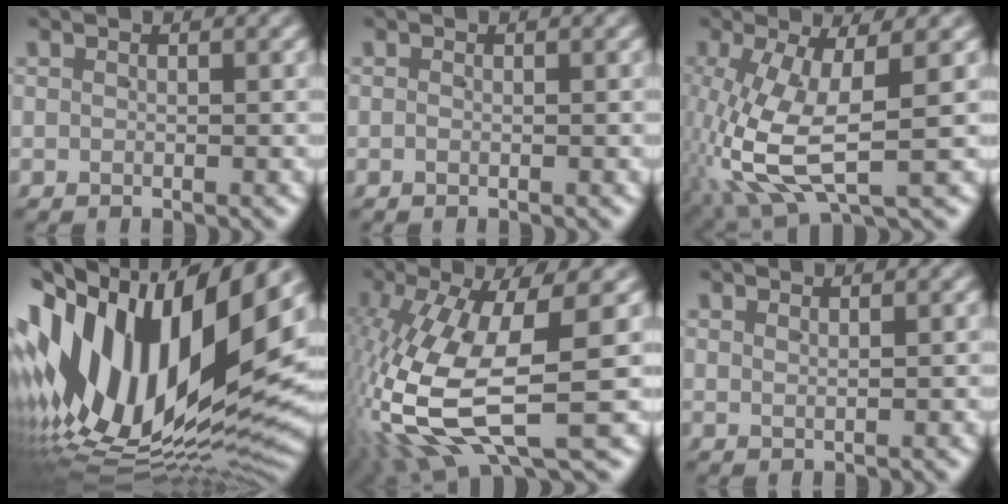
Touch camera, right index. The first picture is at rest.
{"total": 0.0}
{"total": 9.0, "force": [-1.1, 4.6, 7.7], "torque": [-0.172, -0.028, 0.003]}
{"total": 23.2, "force": [2.1, 14.7, 17.9], "torque": [-0.324, -0.004, 0.032]}
{"total": 11.5, "force": [-1.8, 5.5, 10.0], "torque": [-0.234, -0.037, -0.002]}
{"total": 0.9, "force": [0.9, -0.2, 0.2], "torque": [0.000, 0.005, 0.017]}